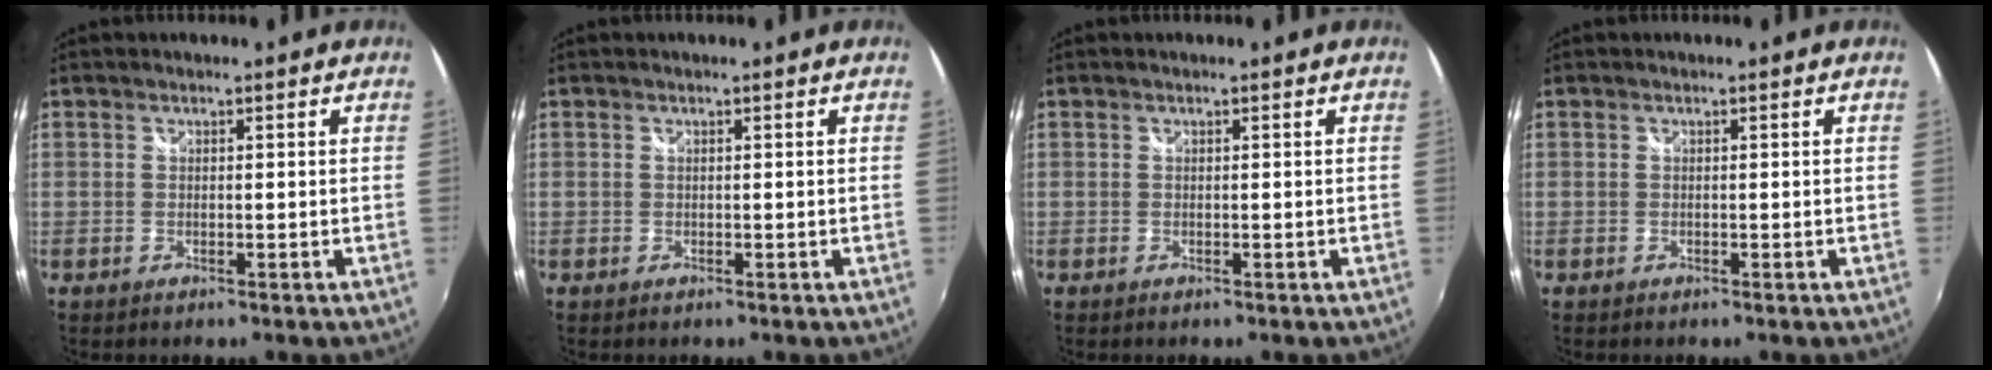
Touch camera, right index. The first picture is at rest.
{"total": 0.0}
{"total": 0.0}
{"total": 0.0}